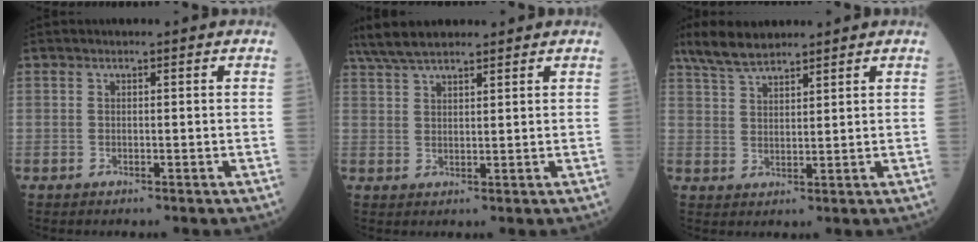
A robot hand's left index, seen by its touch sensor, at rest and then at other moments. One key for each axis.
{"total": 7.7, "fx": 6.5, "fy": 1.6, "fz": 3.8, "tx": -0.074, "ty": 0.030, "tz": 0.121}
{"total": 6.2, "fx": 5.3, "fy": 1.4, "fz": 2.9, "tx": -0.071, "ty": 0.014, "tz": 0.106}